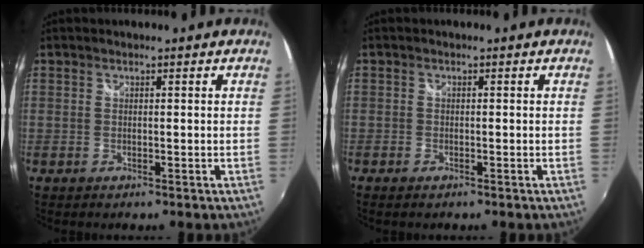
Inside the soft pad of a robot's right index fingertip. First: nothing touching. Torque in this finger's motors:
{"motor_torque": [0.06, -0.09, -0.04, -0.04]}